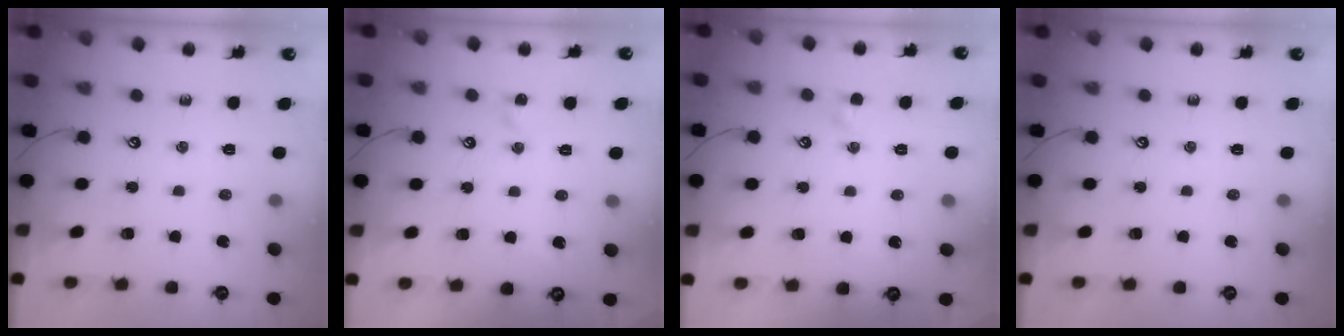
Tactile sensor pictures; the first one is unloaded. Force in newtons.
{"total": 1.3, "press": 1.3, "slide": 0.1}
{"total": 0.9, "press": 0.7, "slide": 0.6}
{"total": 0.0}